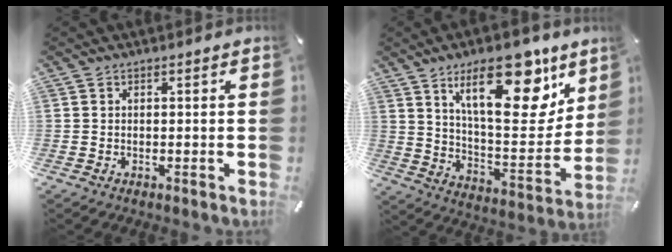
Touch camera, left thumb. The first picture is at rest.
{"total": 23.7, "force": [13.6, 9.9, 16.6], "torque": [-0.239, -0.076, 0.220]}